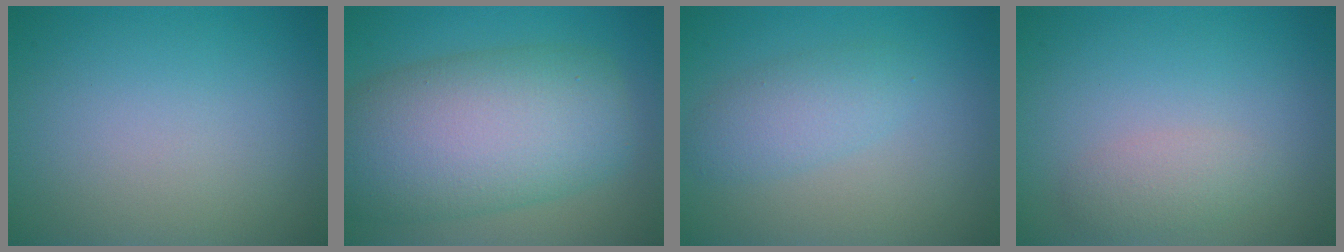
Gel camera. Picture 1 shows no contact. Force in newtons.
{"total": 11.3, "press": 11.3, "slide": 0.3}
{"total": 2.7, "press": 2.7, "slide": 0.1}
{"total": 1.7, "press": 1.7, "slide": 0.1}